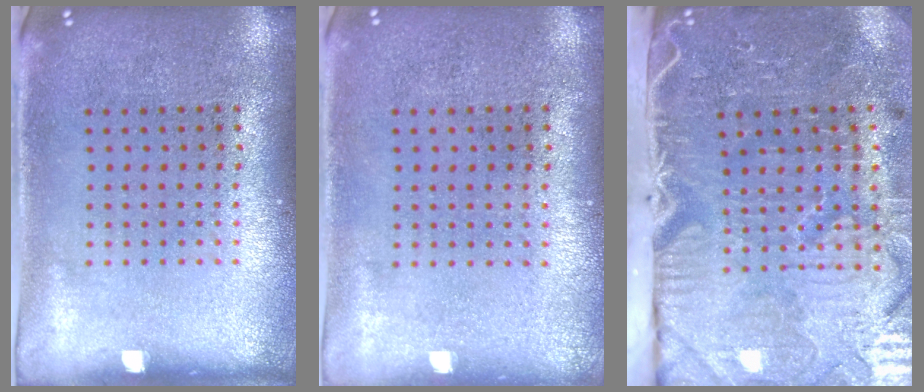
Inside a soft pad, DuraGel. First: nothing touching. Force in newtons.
{"total": 0.0}
{"total": 5.3, "press": 4.4, "slide": 3.1}